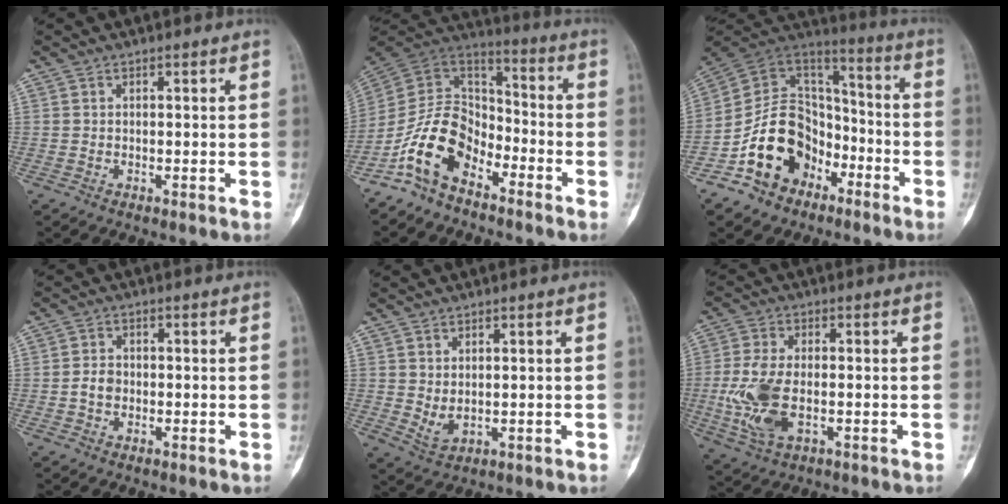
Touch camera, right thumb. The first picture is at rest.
{"total": 14.0, "force": [-8.1, 8.4, 7.7], "torque": [-0.134, 0.082, -0.168]}
{"total": 18.1, "force": [-8.3, 13.6, 8.7], "torque": [-0.115, 0.093, -0.148]}
{"total": 2.5, "force": [-0.5, 2.0, 1.5], "torque": [-0.022, 0.008, -0.014]}
{"total": 3.1, "force": [0.7, 1.7, 2.5], "torque": [-0.042, -0.008, 0.023]}
{"total": 10.7, "force": [-1.8, 5.7, 8.9], "torque": [-0.199, -0.003, -0.029]}